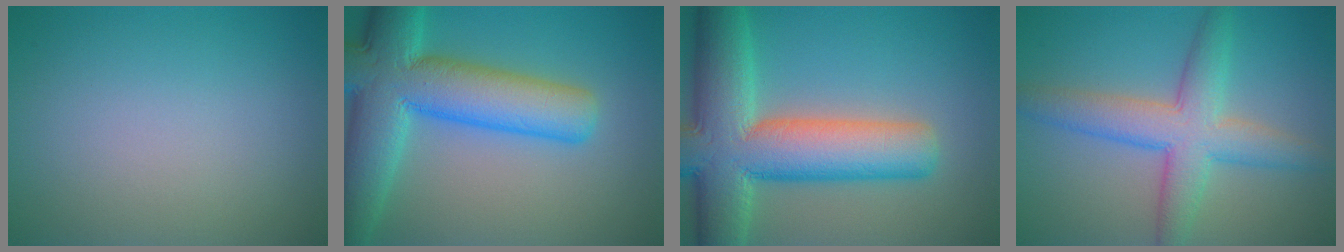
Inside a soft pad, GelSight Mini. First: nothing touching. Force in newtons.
{"total": 11.3, "press": 11.2, "slide": 0.4}
{"total": 12.5, "press": 12.4, "slide": 0.7}
{"total": 6.0, "press": 6.0, "slide": 0.1}